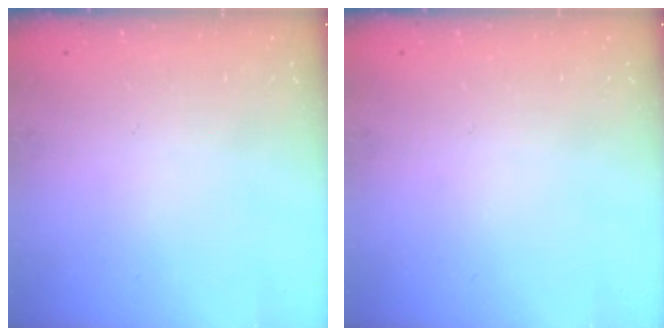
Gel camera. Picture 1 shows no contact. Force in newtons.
{"total": 0.0}